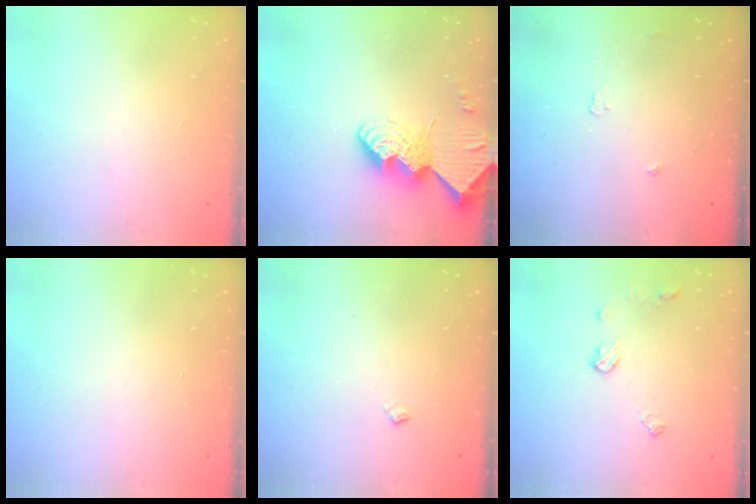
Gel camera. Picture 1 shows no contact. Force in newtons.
{"total": 13.0, "press": 12.9, "slide": 1.2}
{"total": 2.8, "press": 2.8, "slide": 0.5}
{"total": 0.0}
{"total": 3.1, "press": 3.1, "slide": 0.4}
{"total": 6.8, "press": 6.8, "slide": 0.1}